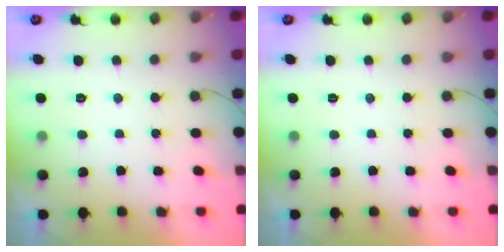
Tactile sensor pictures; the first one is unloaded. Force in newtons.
{"total": 0.0}